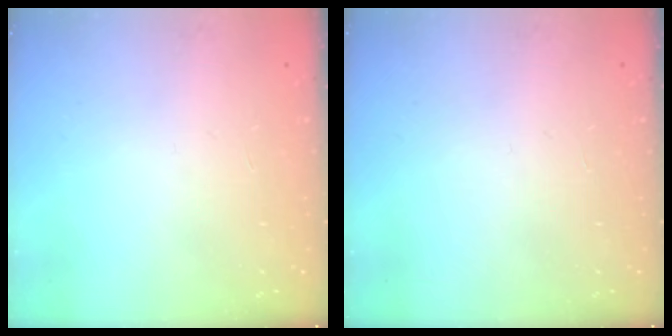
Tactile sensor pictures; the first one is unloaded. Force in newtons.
{"total": 0.0}